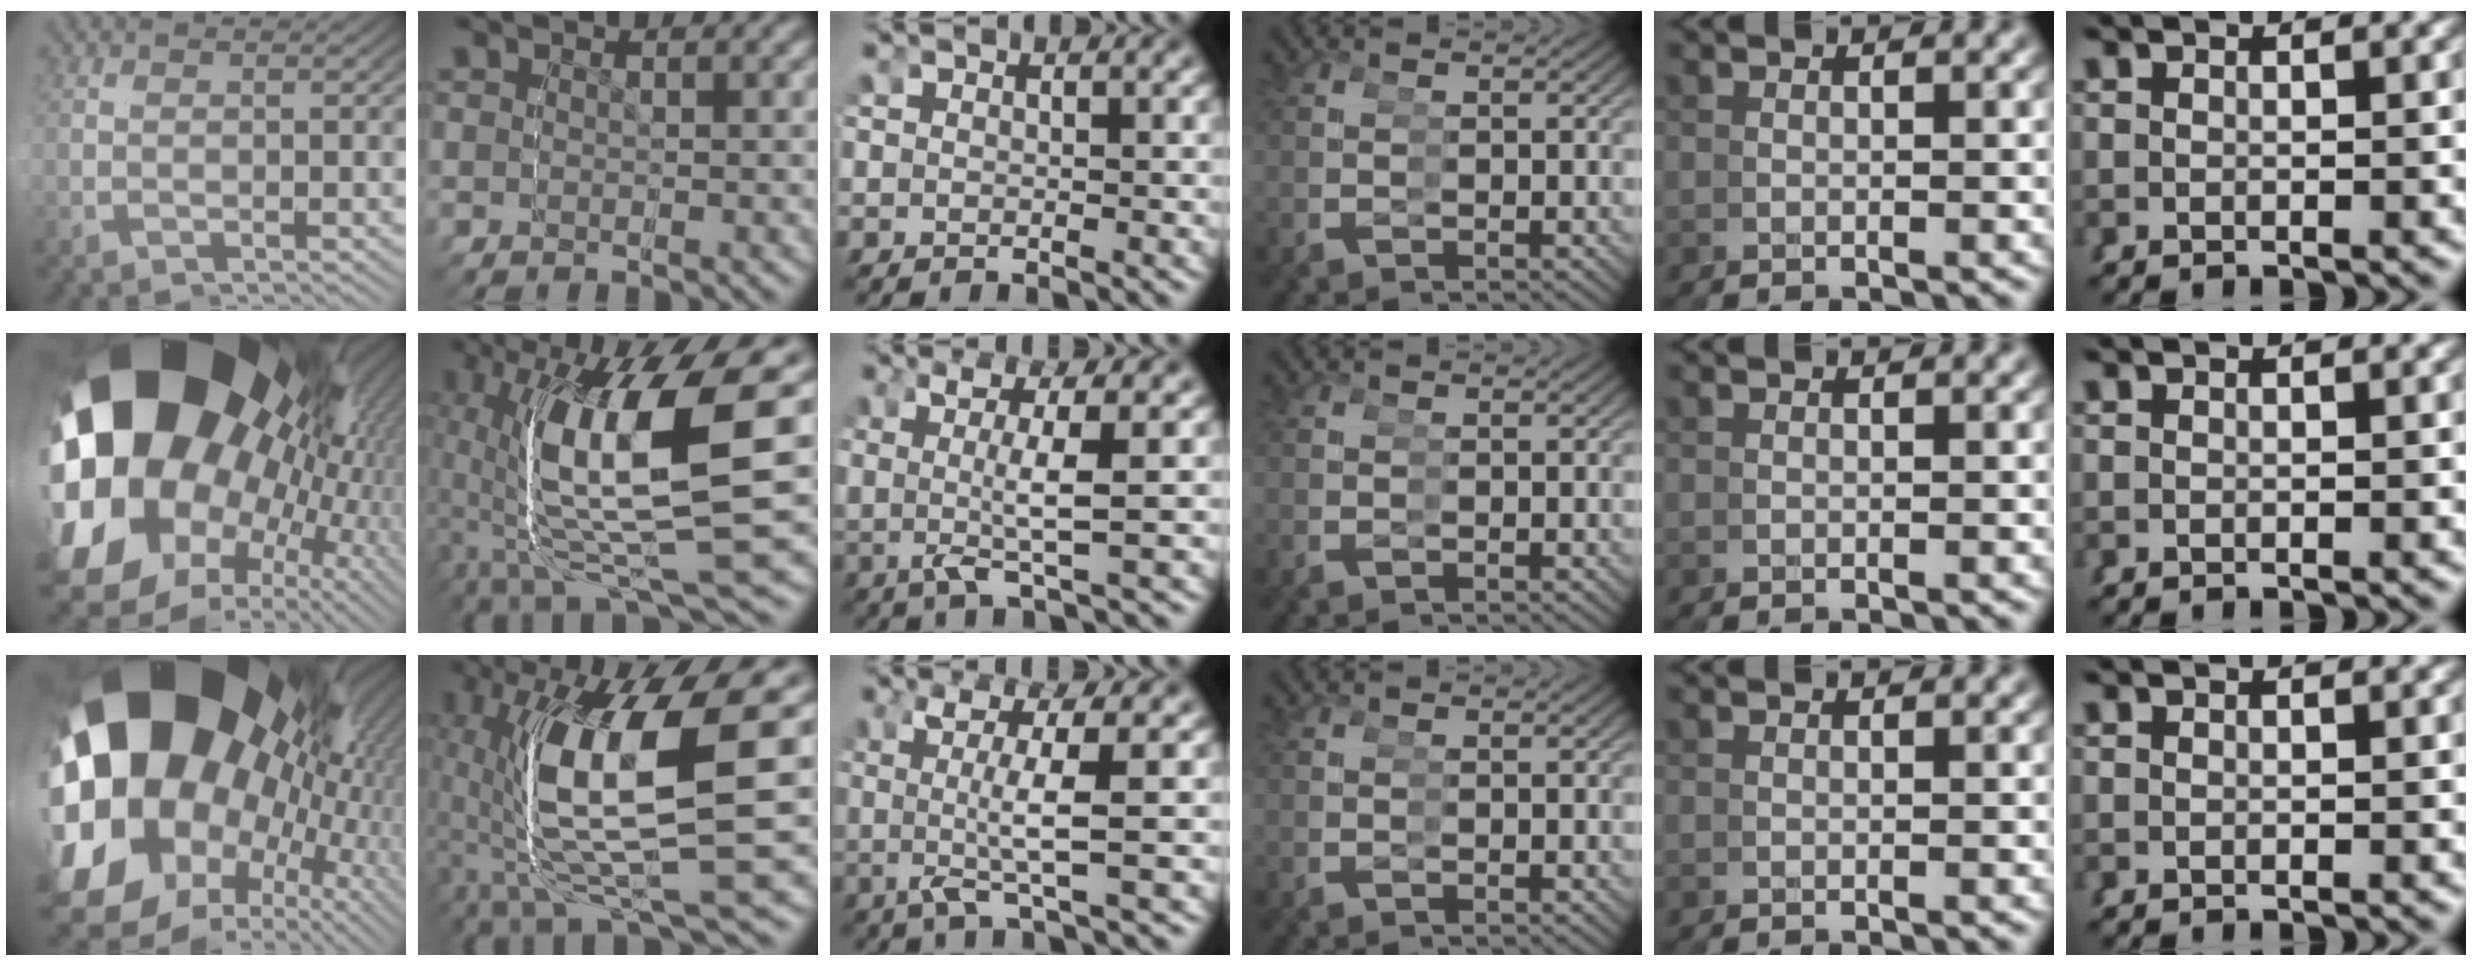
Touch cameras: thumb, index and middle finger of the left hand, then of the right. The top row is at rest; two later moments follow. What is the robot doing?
{"motion": "grasp_and_lifting", "object": "glasses"}